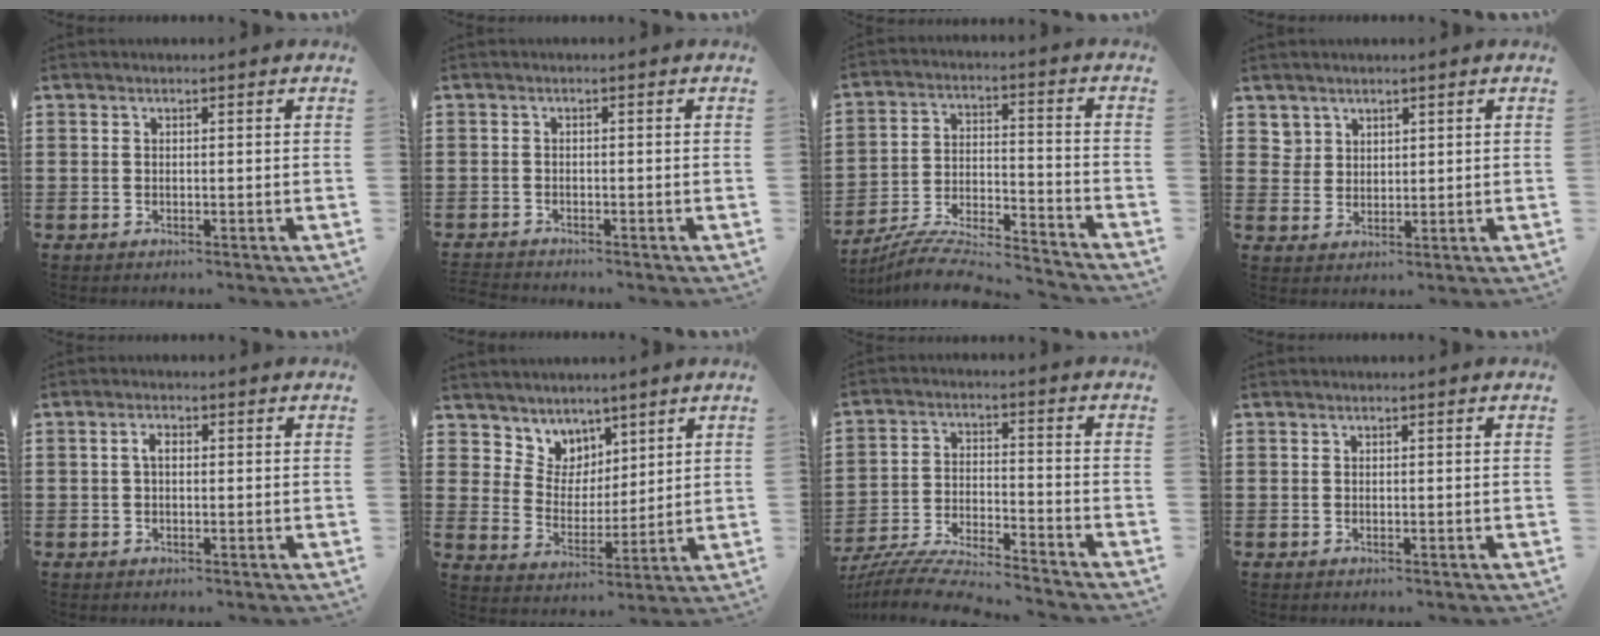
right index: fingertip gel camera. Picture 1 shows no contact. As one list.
[{"total": 1.3, "force": [-1.3, 0.1, -0.2], "torque": [-0.002, 0.002, -0.029]}, {"total": 7.6, "force": [-7.2, 0.7, 2.4], "torque": [-0.049, 0.000, -0.144]}, {"total": 3.0, "force": [2.2, 2.0, 0.2], "torque": [-0.014, 0.007, 0.045]}, {"total": 1.8, "force": [0.1, 0.8, 1.6], "torque": [-0.033, 0.004, 0.000]}, {"total": 5.4, "force": [3.9, 3.6, -0.8], "torque": [-0.023, -0.021, 0.074]}, {"total": 7.3, "force": [-7.1, 0.1, 1.8], "torque": [-0.049, -0.002, -0.143]}, {"total": 0.0}]